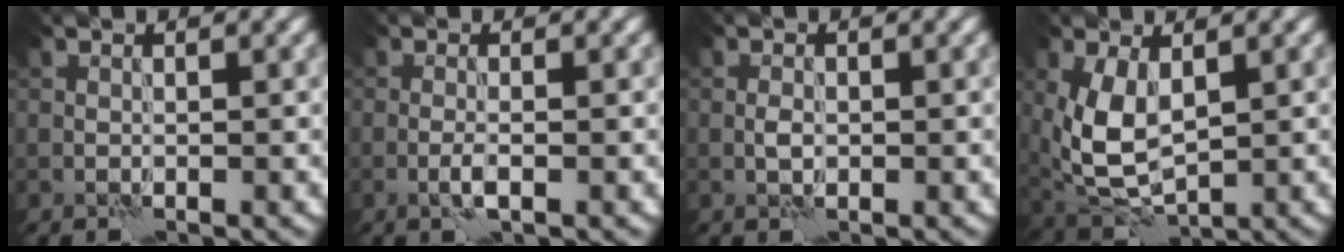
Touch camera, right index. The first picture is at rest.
{"total": 1.3, "force": [-0.4, 0.3, 1.2], "torque": [-0.027, 0.001, -0.012]}
{"total": 0.9, "force": [0.0, 0.6, 0.7], "torque": [-0.014, 0.001, -0.003]}
{"total": 6.1, "force": [1.2, 3.6, 4.8], "torque": [-0.122, -0.005, 0.026]}